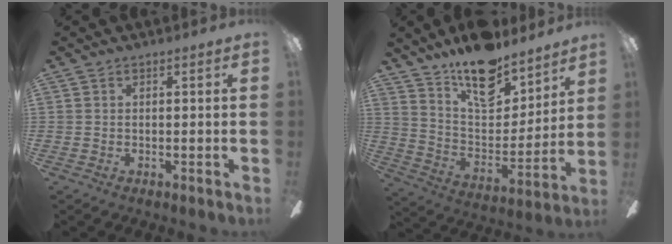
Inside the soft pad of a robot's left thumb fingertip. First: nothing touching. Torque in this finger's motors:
{"motor_torque": [0.33, 0.33, 1.57, -1.20, 0.08]}